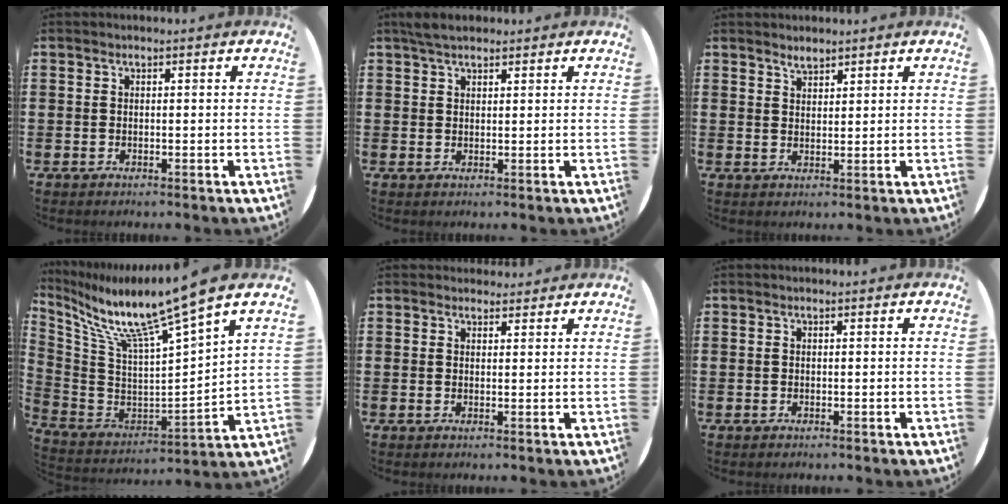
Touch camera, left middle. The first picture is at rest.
{"total": 2.7, "force": [2.3, 1.1, 0.9], "torque": [-0.015, 0.004, 0.043]}
{"total": 2.0, "force": [1.9, 0.6, 0.2], "torque": [-0.005, 0.003, 0.036]}
{"total": 12.4, "force": [9.9, 0.0, 7.5], "torque": [-0.171, -0.081, 0.161]}
{"total": 1.5, "force": [1.4, 0.4, -0.1], "torque": [0.001, 0.003, 0.027]}
{"total": 0.0}